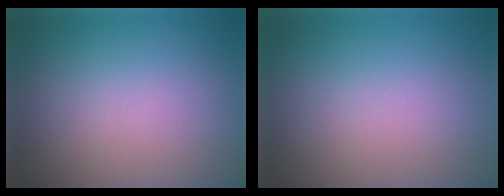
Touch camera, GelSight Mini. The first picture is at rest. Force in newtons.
{"total": 0.0}